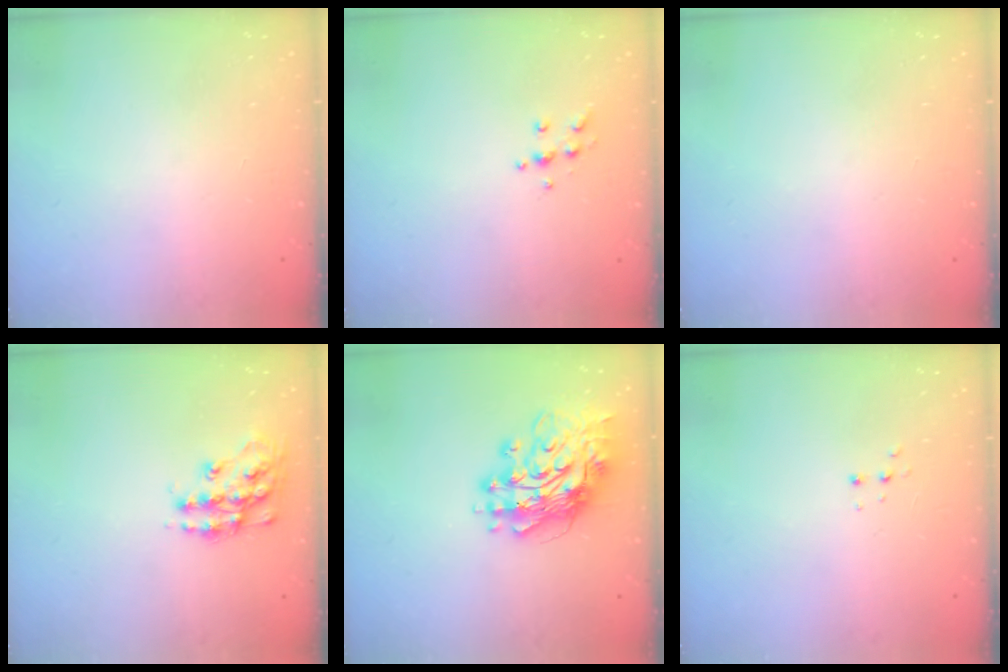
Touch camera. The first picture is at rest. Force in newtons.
{"total": 5.7, "press": 5.7, "slide": 0.9}
{"total": 0.0}
{"total": 13.7, "press": 13.7, "slide": 0.6}
{"total": 17.5, "press": 17.4, "slide": 1.7}
{"total": 2.7, "press": 2.7, "slide": 0.5}